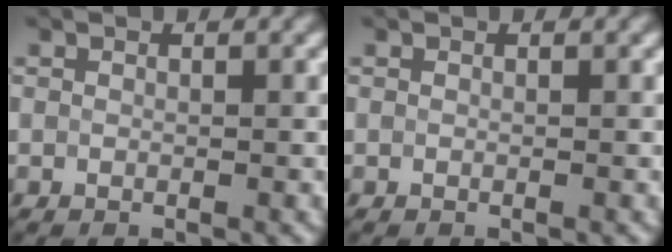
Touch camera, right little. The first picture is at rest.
{"total": 0.0}